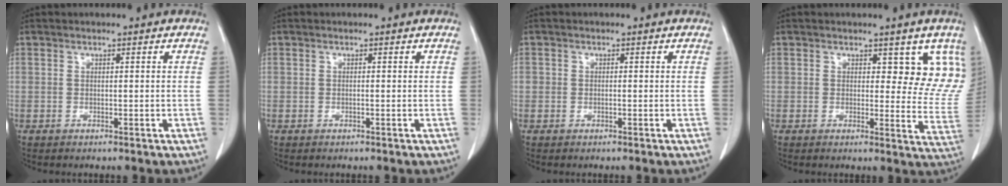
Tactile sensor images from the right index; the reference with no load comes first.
{"total": 0.0}
{"total": 0.8, "force": [-0.1, 0.7, 0.5], "torque": [-0.006, 0.005, -0.001]}
{"total": 8.5, "force": [5.3, 4.5, 4.9], "torque": [-0.024, -0.019, 0.047]}